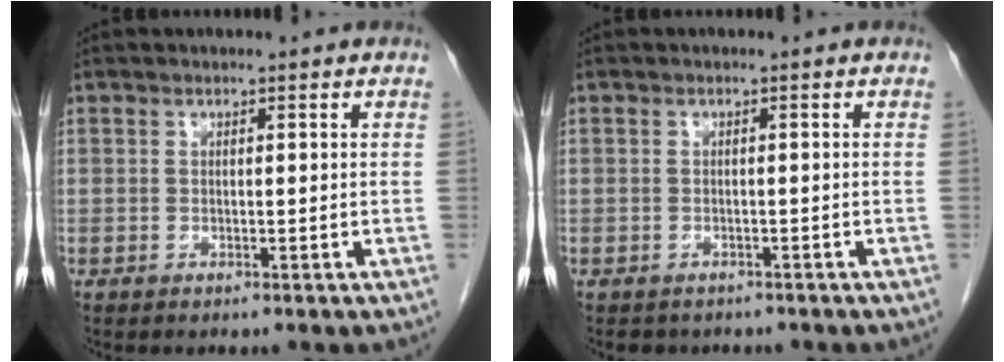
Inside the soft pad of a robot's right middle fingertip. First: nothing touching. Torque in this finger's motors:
{"motor_torque": [0.03, -0.02, -0.01, -0.01]}